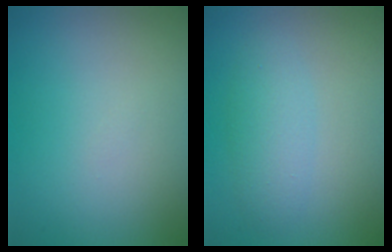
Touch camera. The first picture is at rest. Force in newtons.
{"total": 2.4, "press": 2.4, "slide": 0.0}